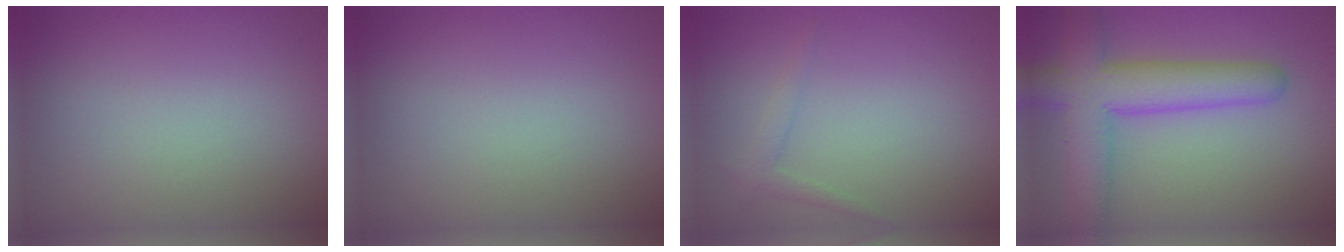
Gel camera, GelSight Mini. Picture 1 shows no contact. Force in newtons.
{"total": 0.0}
{"total": 1.2, "press": 1.2, "slide": 0.1}
{"total": 7.7, "press": 7.7, "slide": 0.5}